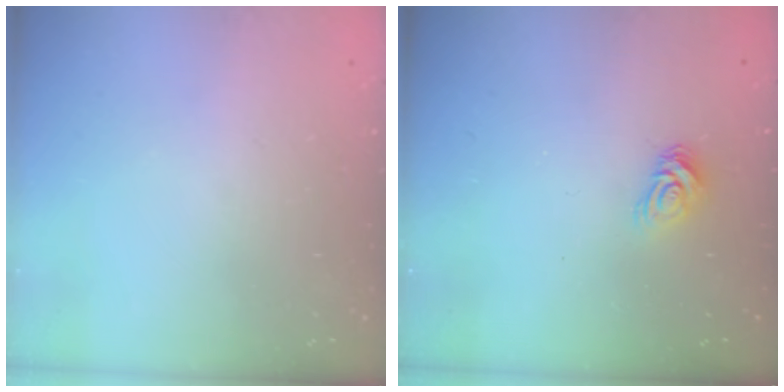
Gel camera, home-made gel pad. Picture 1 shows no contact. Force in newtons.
{"total": 6.2, "press": 6.1, "slide": 0.4}